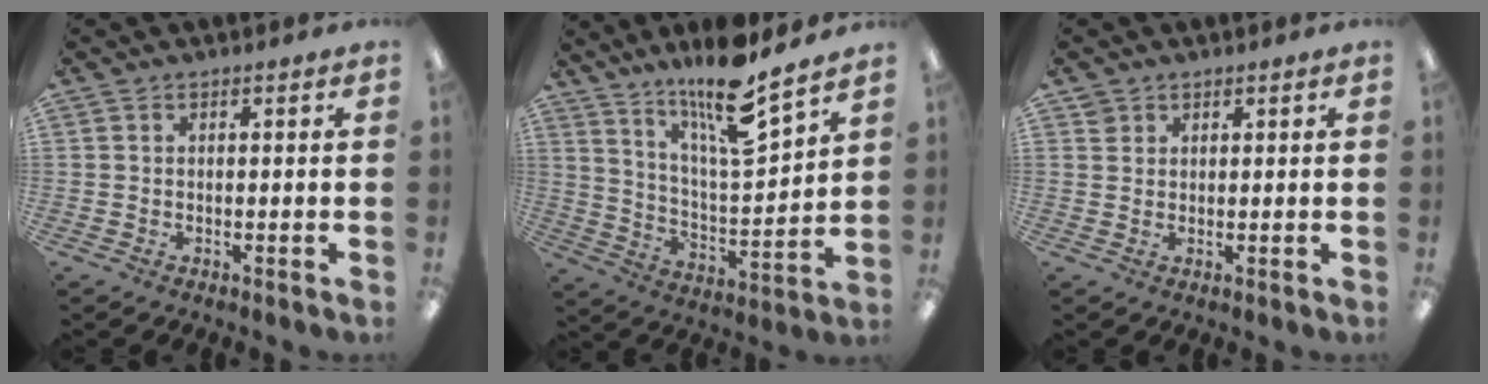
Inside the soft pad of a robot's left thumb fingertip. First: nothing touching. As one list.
[{"total": 14.7, "force": [12.1, 1.9, 8.1], "torque": [-0.147, -0.086, 0.200]}, {"total": 1.9, "force": [1.3, 1.4, 0.1], "torque": [0.003, -0.005, 0.025]}]